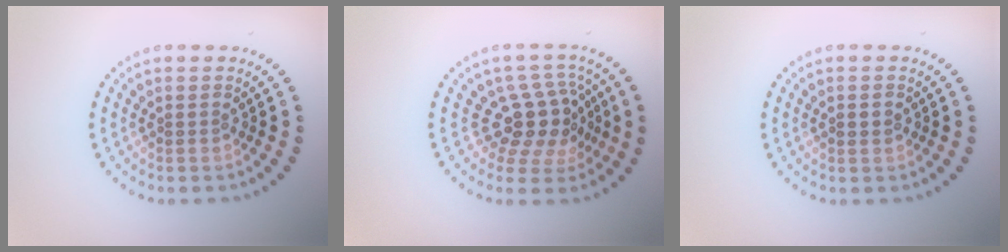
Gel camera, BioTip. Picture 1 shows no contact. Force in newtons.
{"total": 4.2, "press": 3.5, "slide": 2.3}
{"total": 1.2, "press": 1.2, "slide": 0.0}